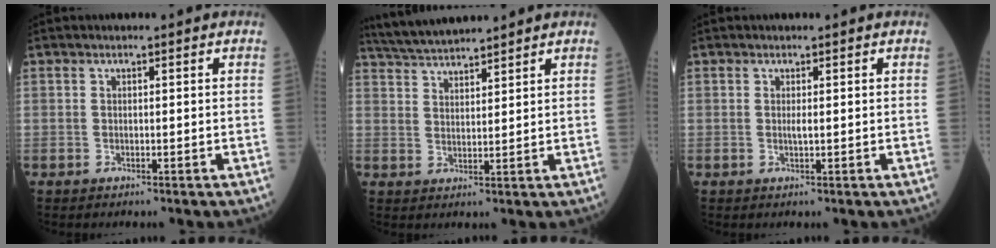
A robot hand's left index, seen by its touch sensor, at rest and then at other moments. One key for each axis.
{"total": 8.2, "fx": 7.7, "fy": 0.2, "fz": 2.6, "tx": -0.059, "ty": 0.030, "tz": 0.144}
{"total": 0.7, "fx": 0.2, "fy": 0.1, "fz": 0.6, "tx": -0.017, "ty": -0.002, "tz": 0.004}